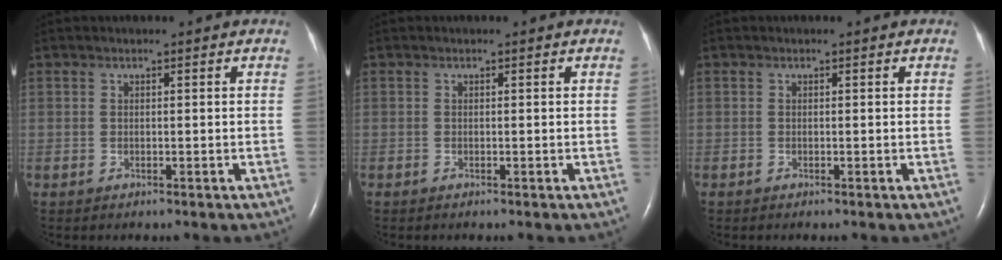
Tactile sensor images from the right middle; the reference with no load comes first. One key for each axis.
{"total": 0.0}
{"total": 0.0}